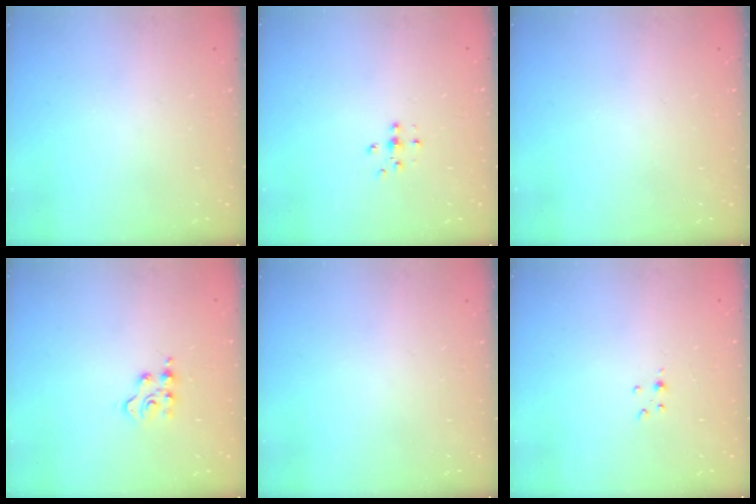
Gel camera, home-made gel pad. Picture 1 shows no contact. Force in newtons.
{"total": 4.7, "press": 4.6, "slide": 0.9}
{"total": 0.0}
{"total": 3.7, "press": 3.7, "slide": 0.5}
{"total": 0.0}
{"total": 2.8, "press": 2.8, "slide": 0.4}